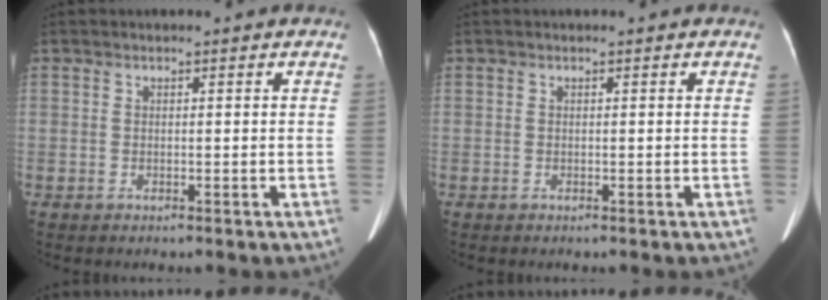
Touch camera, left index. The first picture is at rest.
{"total": 0.0}